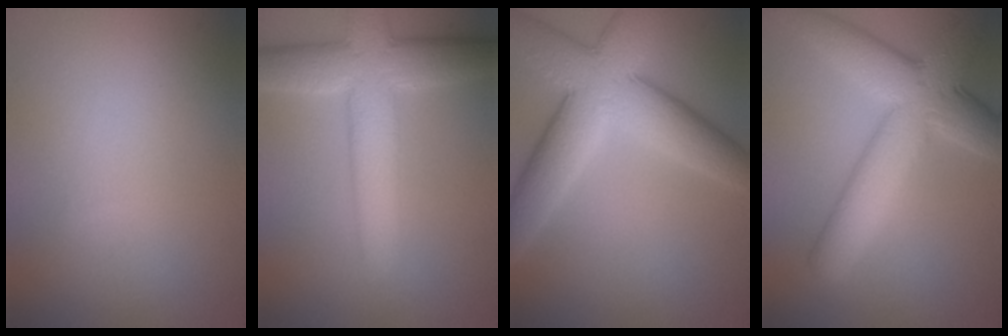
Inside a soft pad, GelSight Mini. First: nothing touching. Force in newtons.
{"total": 7.8, "press": 7.7, "slide": 0.3}
{"total": 9.1, "press": 9.1, "slide": 0.5}
{"total": 7.9, "press": 7.9, "slide": 0.1}